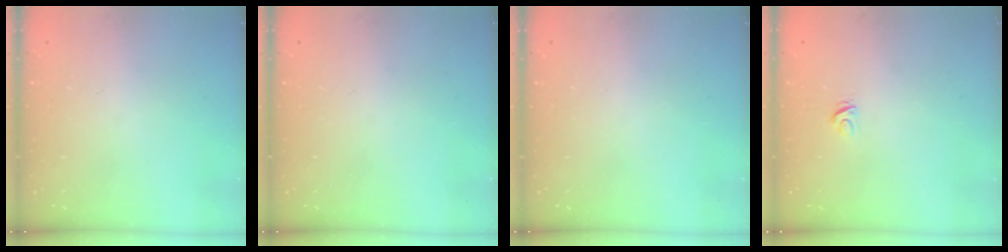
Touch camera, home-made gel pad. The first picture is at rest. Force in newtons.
{"total": 0.0}
{"total": 0.0}
{"total": 4.3, "press": 4.3, "slide": 0.2}